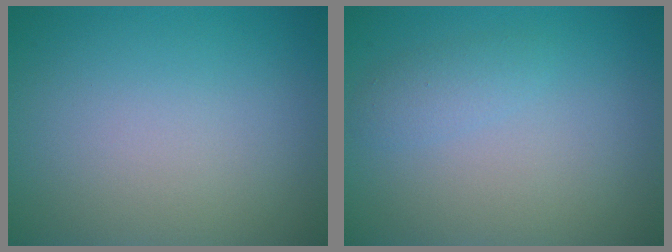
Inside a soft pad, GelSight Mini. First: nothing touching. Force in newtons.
{"total": 1.3, "press": 1.3, "slide": 0.0}